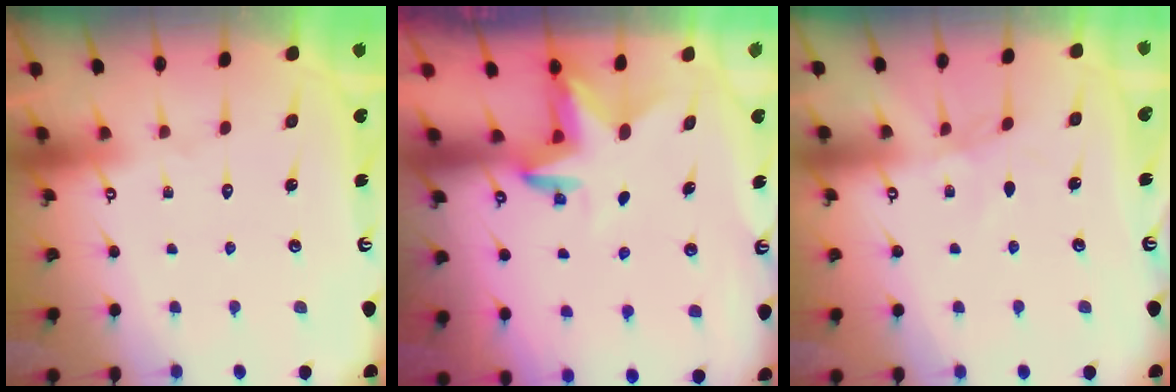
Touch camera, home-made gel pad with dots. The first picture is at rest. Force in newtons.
{"total": 3.3, "press": 3.3, "slide": 0.2}
{"total": 3.9, "press": 3.9, "slide": 0.5}